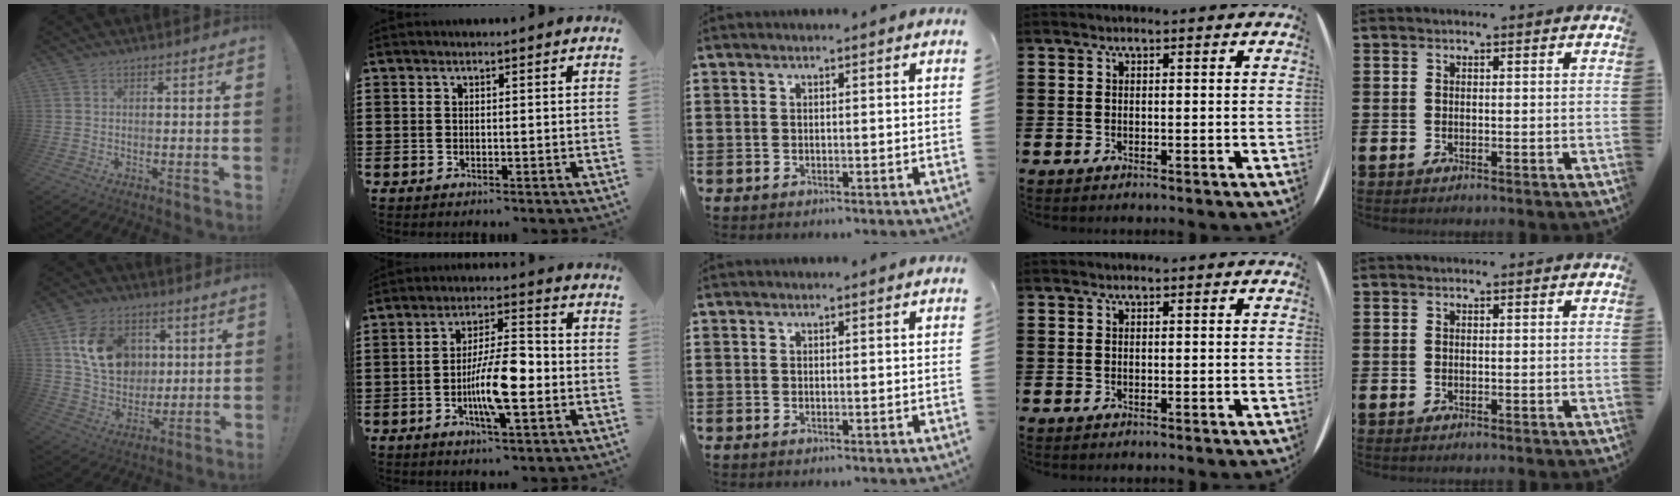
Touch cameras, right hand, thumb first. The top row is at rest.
{"thumb": {"total": 15.9, "force": [5.1, 12.4, 8.5], "torque": [-0.137, -0.011, 0.106]}, "index": {"total": 9.9, "force": [-2.5, 2.8, 9.2], "torque": [-0.164, -0.003, -0.047]}}